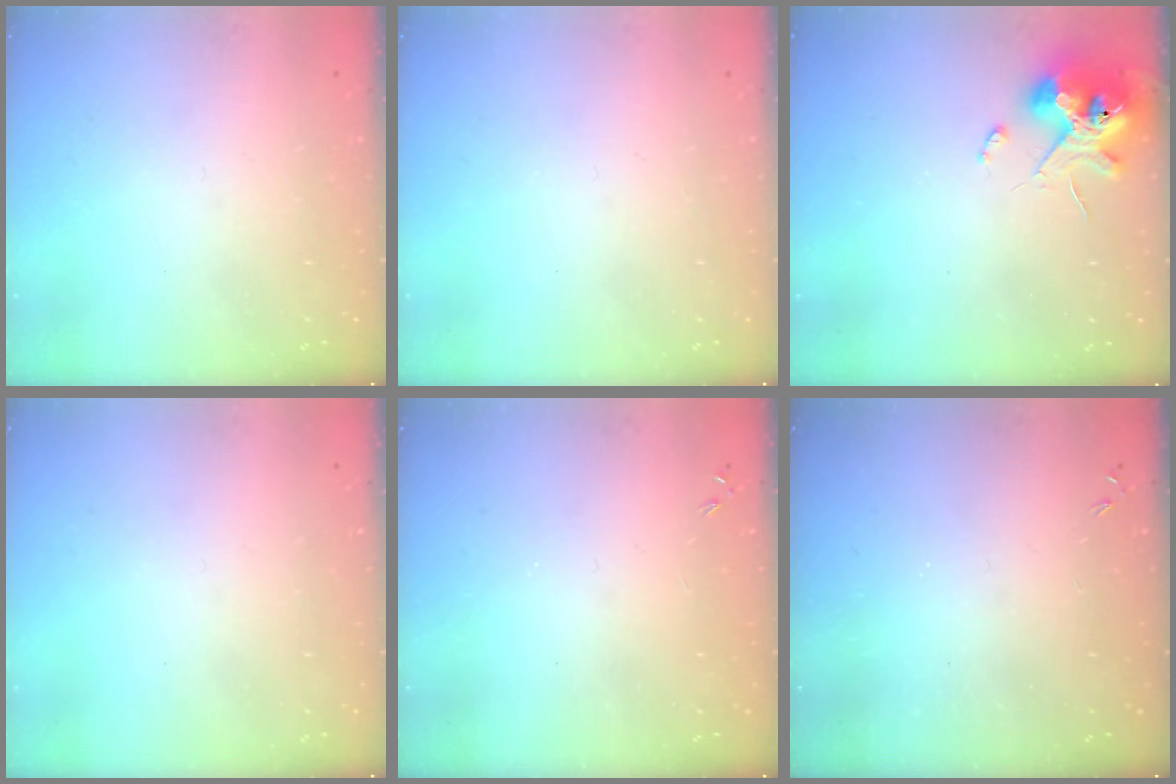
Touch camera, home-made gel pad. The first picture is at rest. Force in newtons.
{"total": 0.0}
{"total": 11.8, "press": 11.6, "slide": 1.9}
{"total": 0.0}
{"total": 0.0}
{"total": 0.0}